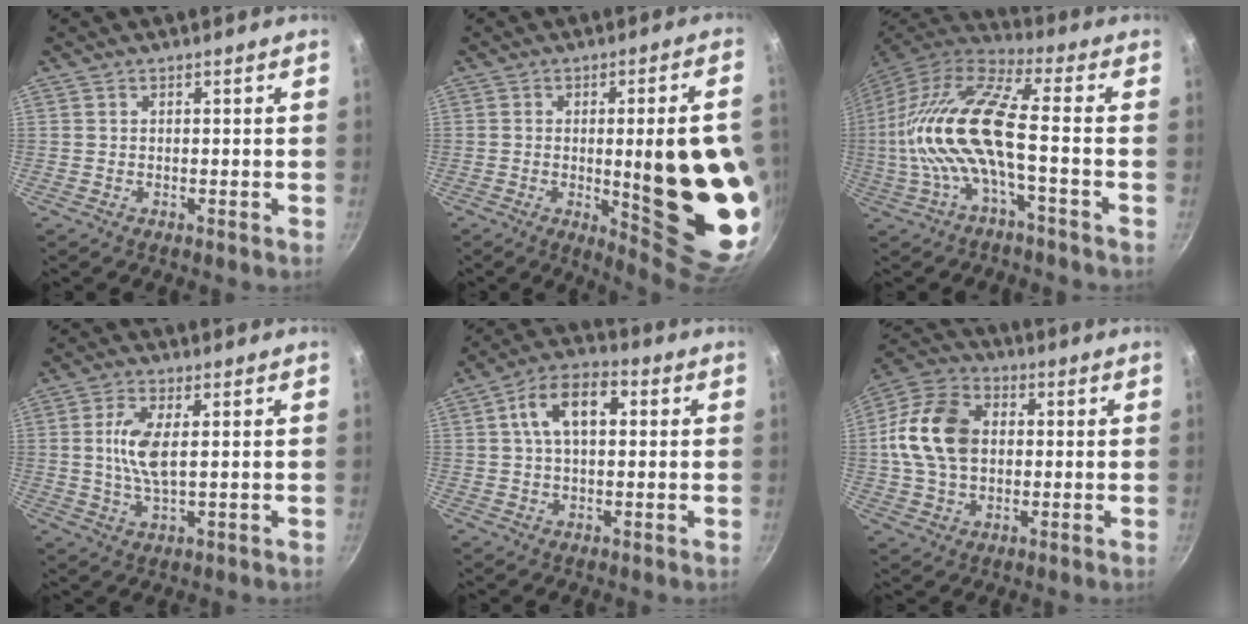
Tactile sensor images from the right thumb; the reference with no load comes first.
{"total": 22.4, "force": [-2.0, 5.2, 21.7], "torque": [-0.260, -0.008, -0.008]}
{"total": 17.5, "force": [-1.8, 5.1, 16.6], "torque": [-0.341, 0.035, -0.045]}
{"total": 7.4, "force": [1.1, 2.8, 6.8], "torque": [-0.140, -0.002, 0.023]}
{"total": 10.6, "force": [2.3, 6.0, 8.4], "torque": [-0.122, 0.023, 0.027]}
{"total": 15.3, "force": [1.2, 11.0, 10.5], "torque": [-0.179, 0.019, 0.008]}